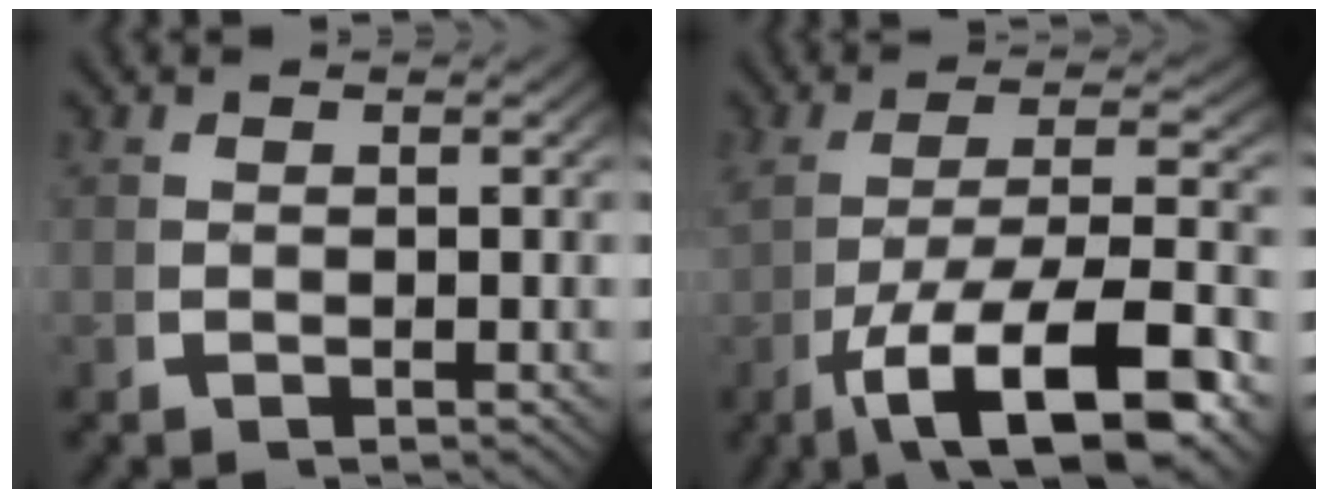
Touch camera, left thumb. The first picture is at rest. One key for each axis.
{"total": 10.0, "fx": -3.1, "fy": 4.1, "fz": 8.6, "tx": -0.168, "ty": -0.037, "tz": -0.017}